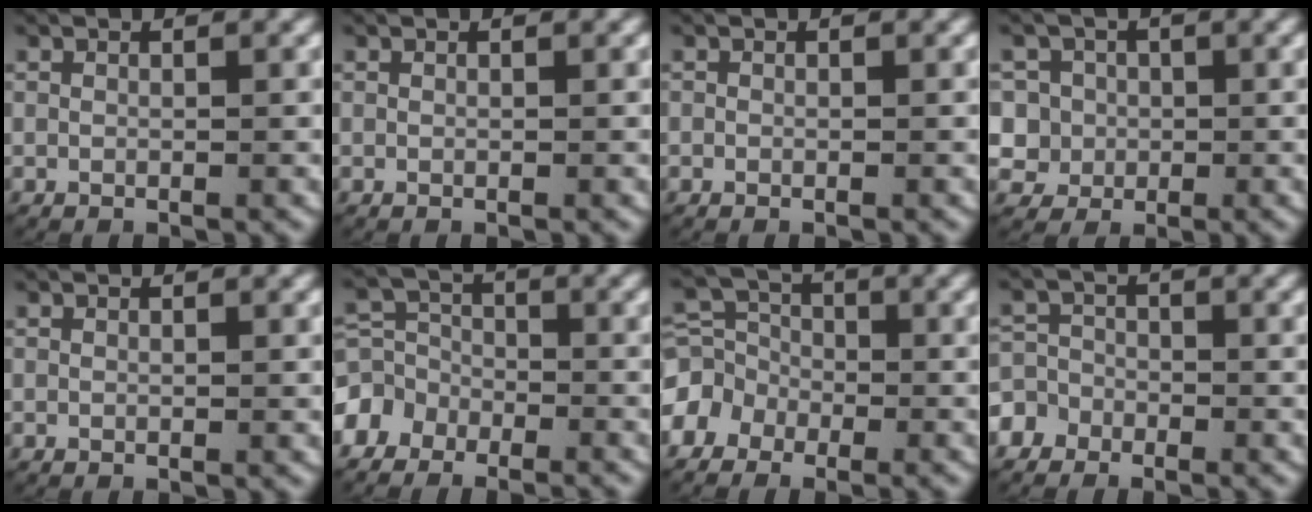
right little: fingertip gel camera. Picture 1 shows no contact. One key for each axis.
{"total": 0.0}
{"total": 0.0}
{"total": 9.2, "fx": -1.9, "fy": 8.6, "fz": 2.8, "tx": -0.091, "ty": -0.040, "tz": -0.030}
{"total": 0.0}
{"total": 6.2, "fx": -3.0, "fy": 5.0, "fz": 2.1, "tx": -0.052, "ty": -0.023, "tz": -0.051}
{"total": 7.2, "fx": -1.6, "fy": 6.5, "fz": 2.8, "tx": -0.066, "ty": -0.015, "tz": -0.033}
{"total": 5.3, "fx": -2.4, "fy": 4.6, "fz": 1.2, "tx": -0.033, "ty": -0.011, "tz": -0.045}